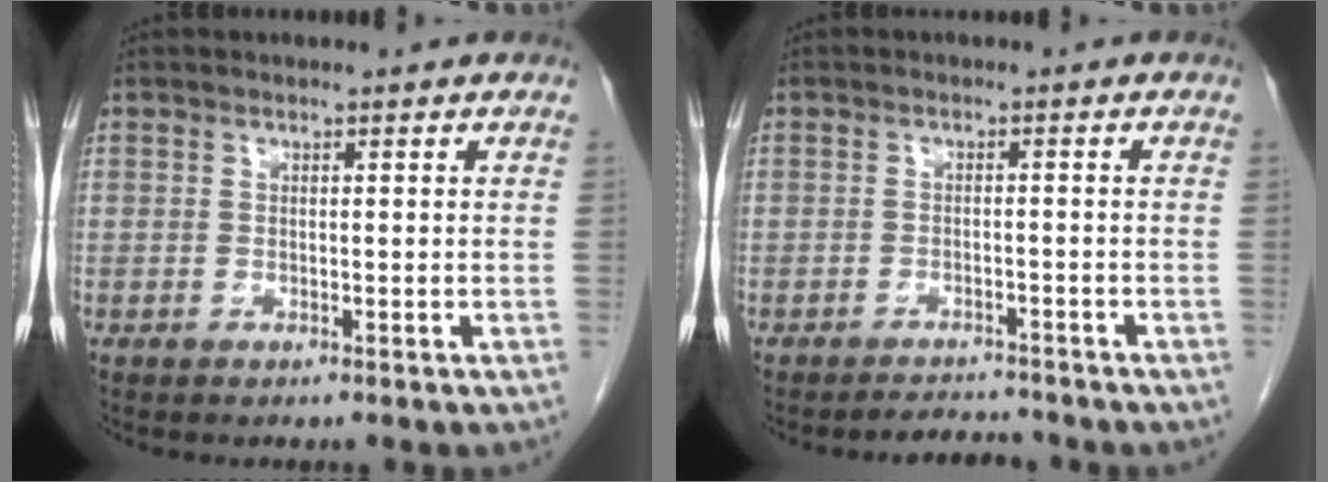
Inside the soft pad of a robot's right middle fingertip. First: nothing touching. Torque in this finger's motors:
{"motor_torque": [0.41, -0.37, 0.07, 0.04]}